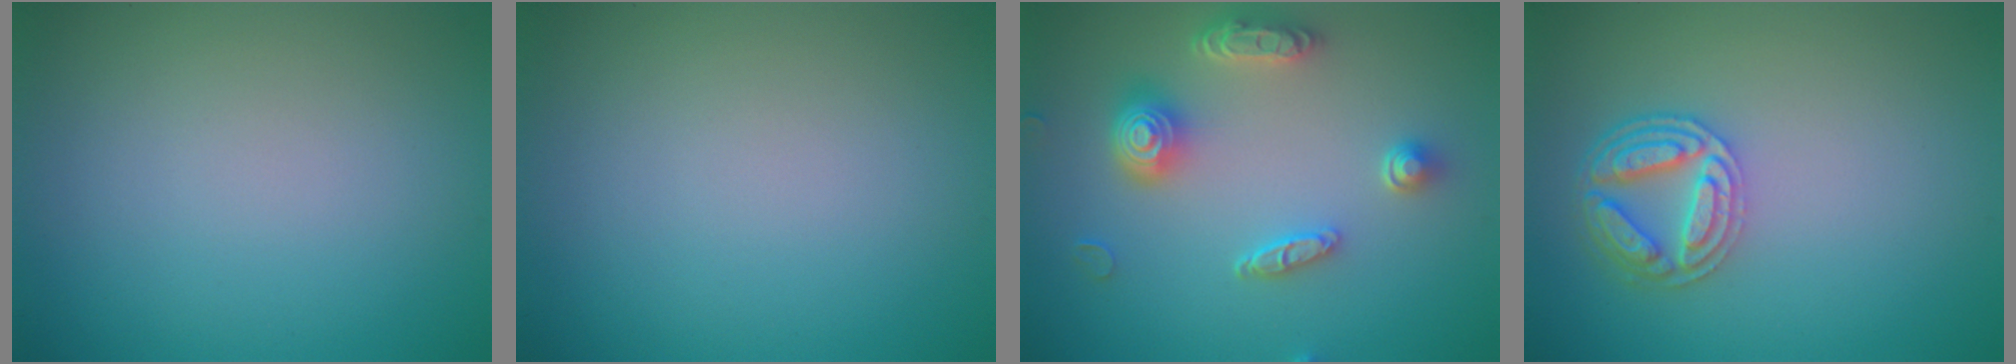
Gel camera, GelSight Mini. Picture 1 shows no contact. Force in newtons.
{"total": 0.0}
{"total": 4.8, "press": 3.9, "slide": 2.7}
{"total": 4.5, "press": 4.0, "slide": 2.1}